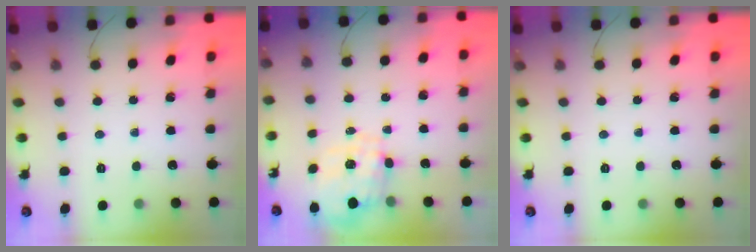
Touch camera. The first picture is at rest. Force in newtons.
{"total": 1.5, "press": 1.5, "slide": 0.4}
{"total": 0.0}